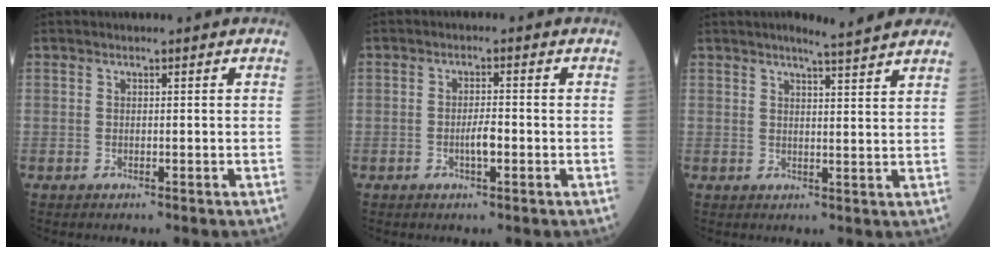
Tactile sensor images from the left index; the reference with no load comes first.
{"total": 2.4, "force": [-1.0, 0.4, 2.2], "torque": [-0.037, -0.001, -0.018]}
{"total": 7.4, "force": [6.5, -0.3, 3.6], "torque": [-0.056, 0.004, 0.071]}